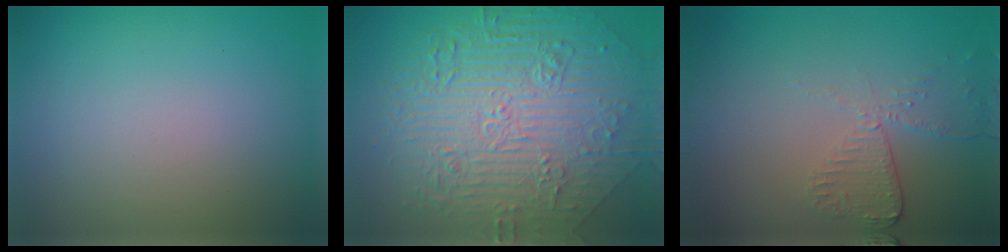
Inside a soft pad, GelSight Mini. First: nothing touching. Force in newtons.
{"total": 11.1, "press": 7.5, "slide": 8.1}
{"total": 2.7, "press": 2.4, "slide": 1.2}